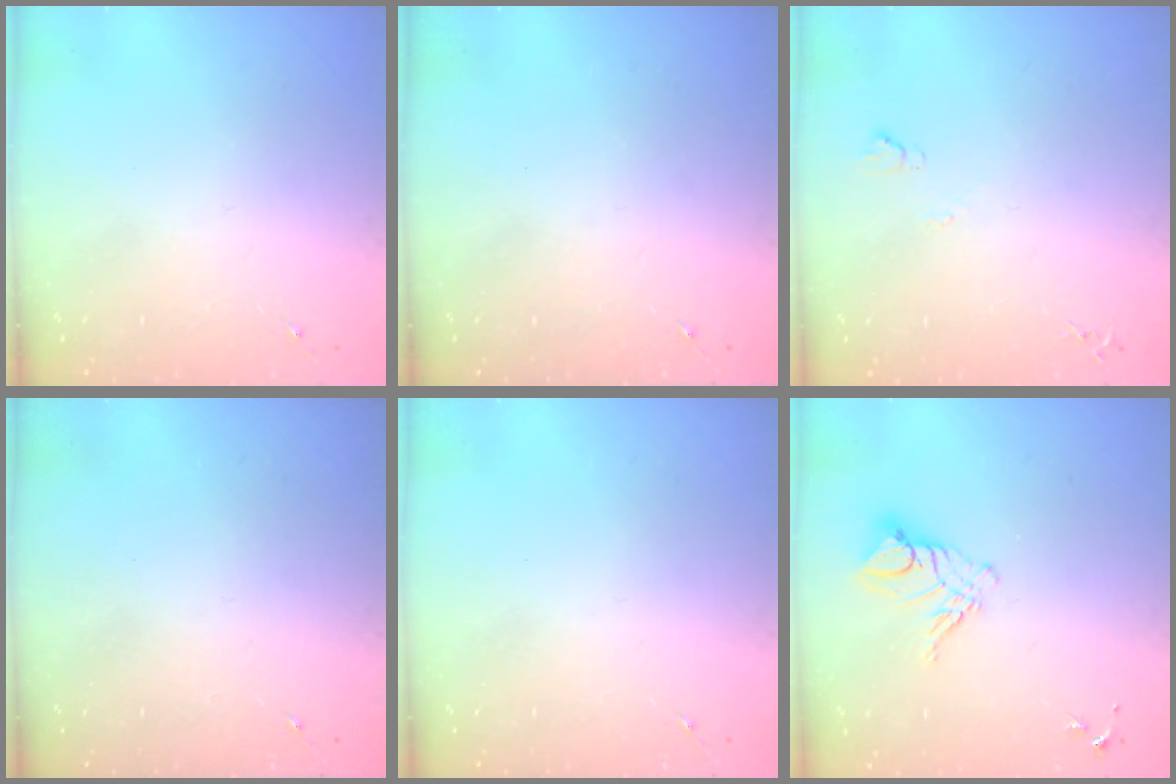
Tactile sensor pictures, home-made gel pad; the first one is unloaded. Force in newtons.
{"total": 0.0}
{"total": 4.0, "press": 4.0, "slide": 0.6}
{"total": 0.0}
{"total": 0.0}
{"total": 9.9, "press": 9.8, "slide": 1.1}